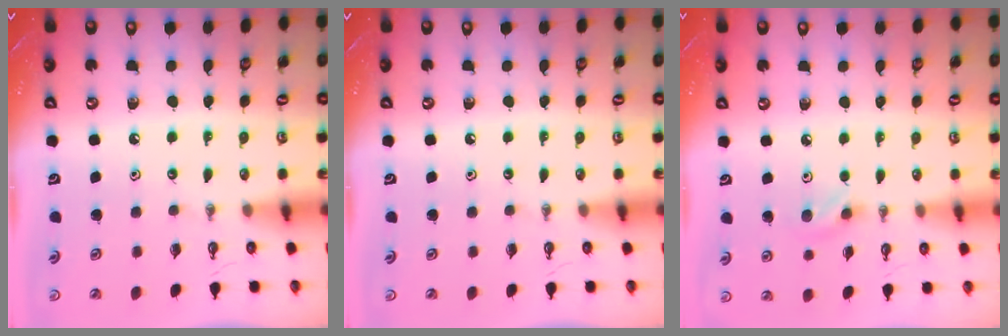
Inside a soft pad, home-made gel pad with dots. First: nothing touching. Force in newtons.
{"total": 0.0}
{"total": 6.4, "press": 6.0, "slide": 2.2}